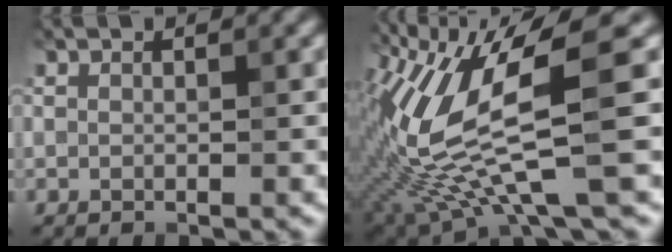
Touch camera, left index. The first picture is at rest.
{"total": 11.9, "force": [-0.2, 2.9, 11.5], "torque": [-0.248, -0.014, 0.021]}